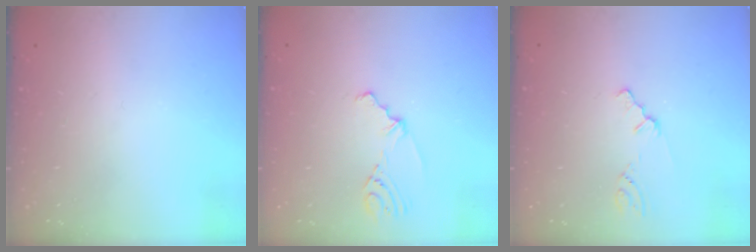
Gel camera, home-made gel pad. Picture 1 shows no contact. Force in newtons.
{"total": 2.7, "press": 2.3, "slide": 1.6}
{"total": 0.9, "press": 0.8, "slide": 0.2}